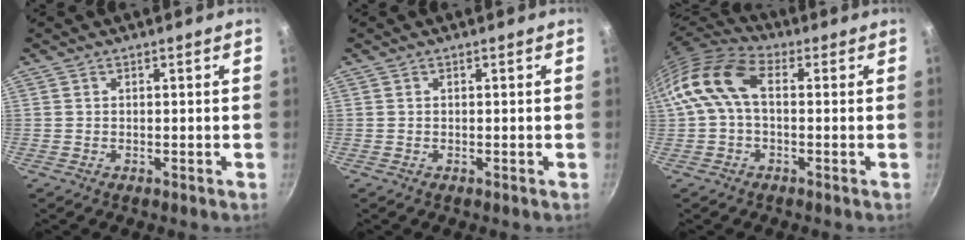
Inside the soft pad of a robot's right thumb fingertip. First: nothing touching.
{"total": 0.0}
{"total": 12.5, "force": [1.4, 7.4, 10.0], "torque": [-0.206, 0.037, 0.015]}